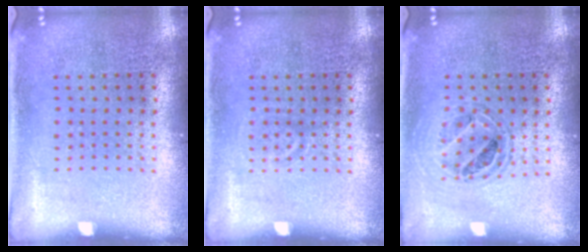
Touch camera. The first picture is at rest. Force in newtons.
{"total": 0.8, "press": 0.7, "slide": 0.2}
{"total": 0.8, "press": 0.7, "slide": 0.2}